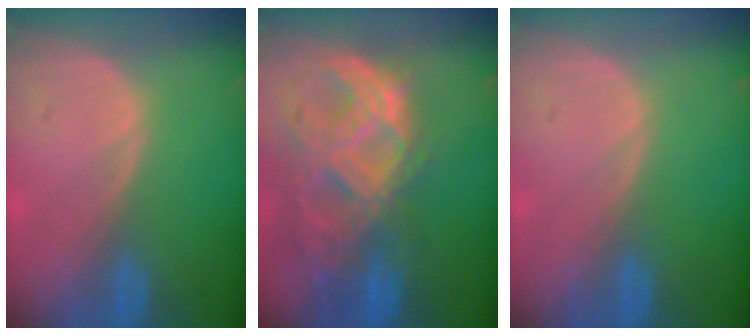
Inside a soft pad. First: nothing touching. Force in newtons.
{"total": 11.4, "press": 9.6, "slide": 6.2}
{"total": 0.0}